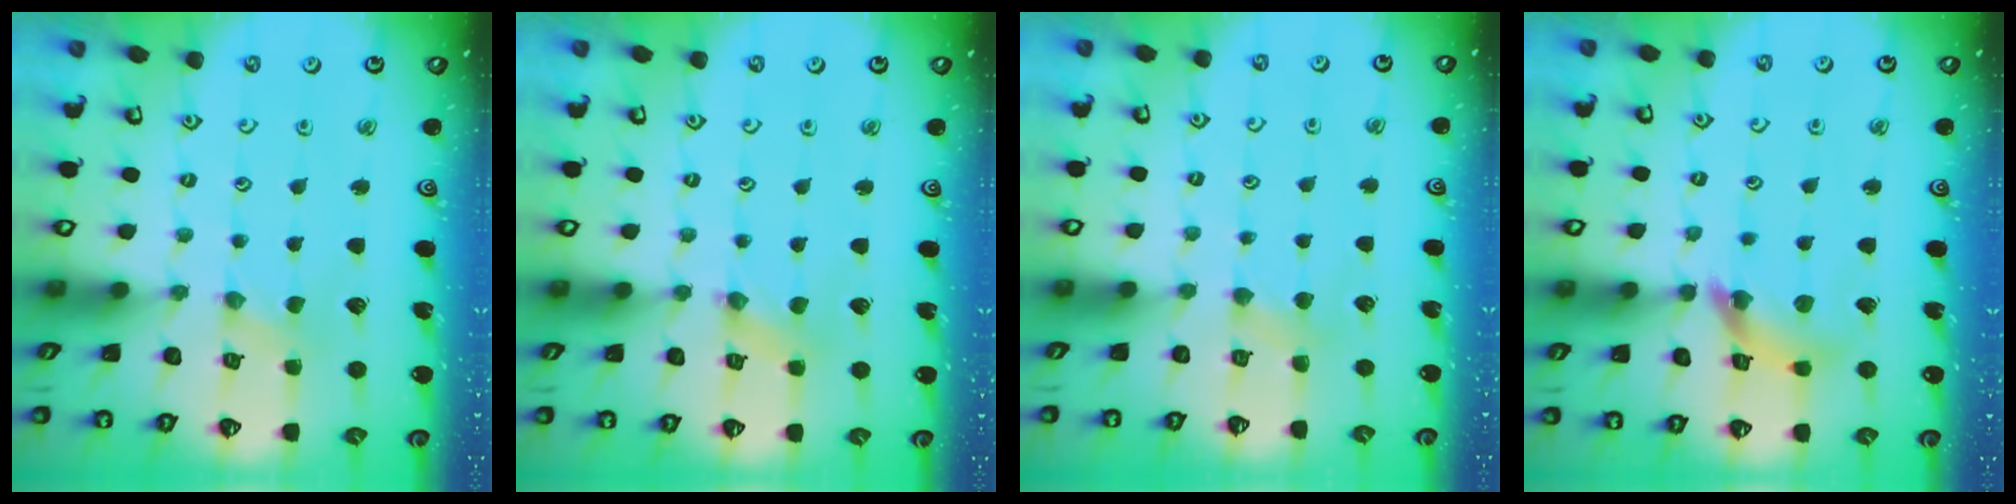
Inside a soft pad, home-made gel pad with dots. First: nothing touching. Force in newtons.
{"total": 0.0}
{"total": 2.8, "press": 2.8, "slide": 0.6}
{"total": 10.3, "press": 10.2, "slide": 1.2}